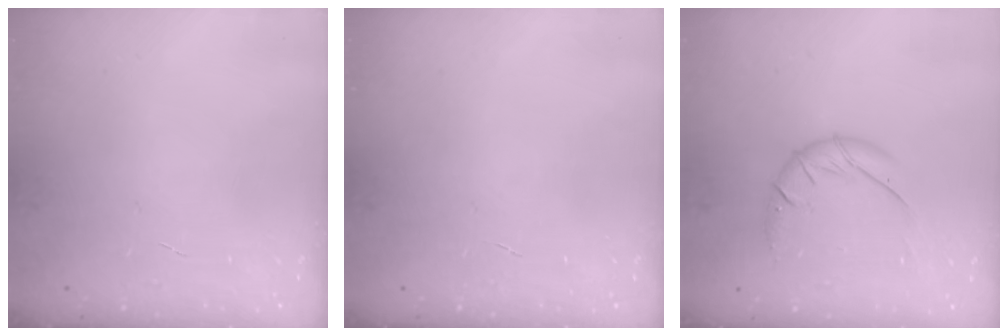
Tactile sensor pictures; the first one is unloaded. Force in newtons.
{"total": 0.0}
{"total": 10.3, "press": 10.3, "slide": 0.9}